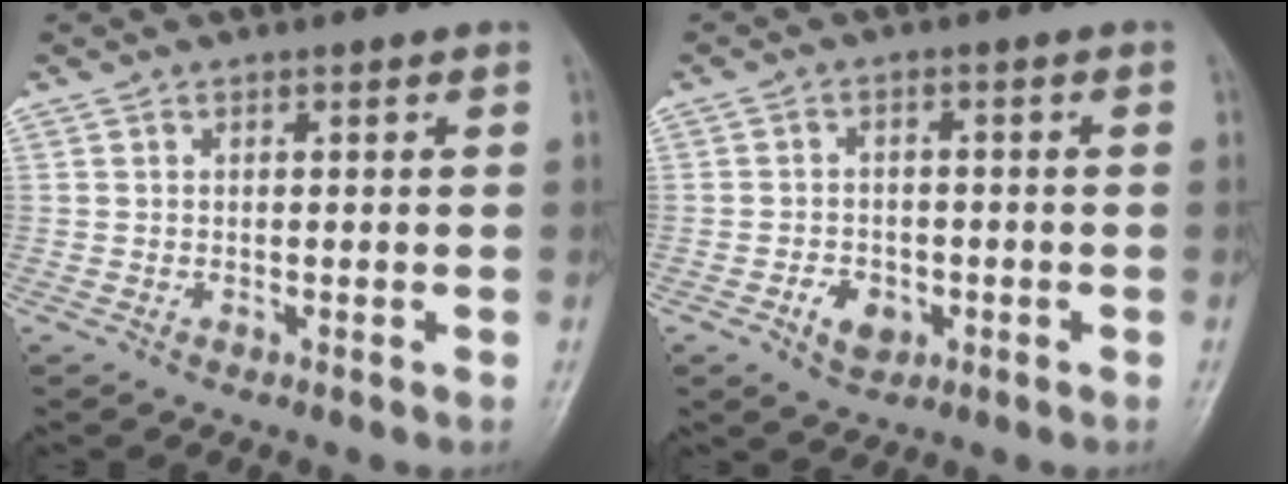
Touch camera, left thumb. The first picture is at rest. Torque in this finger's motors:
{"motor_torque": [-0.09, 0.22, 0.03, 0.15, 0.03]}